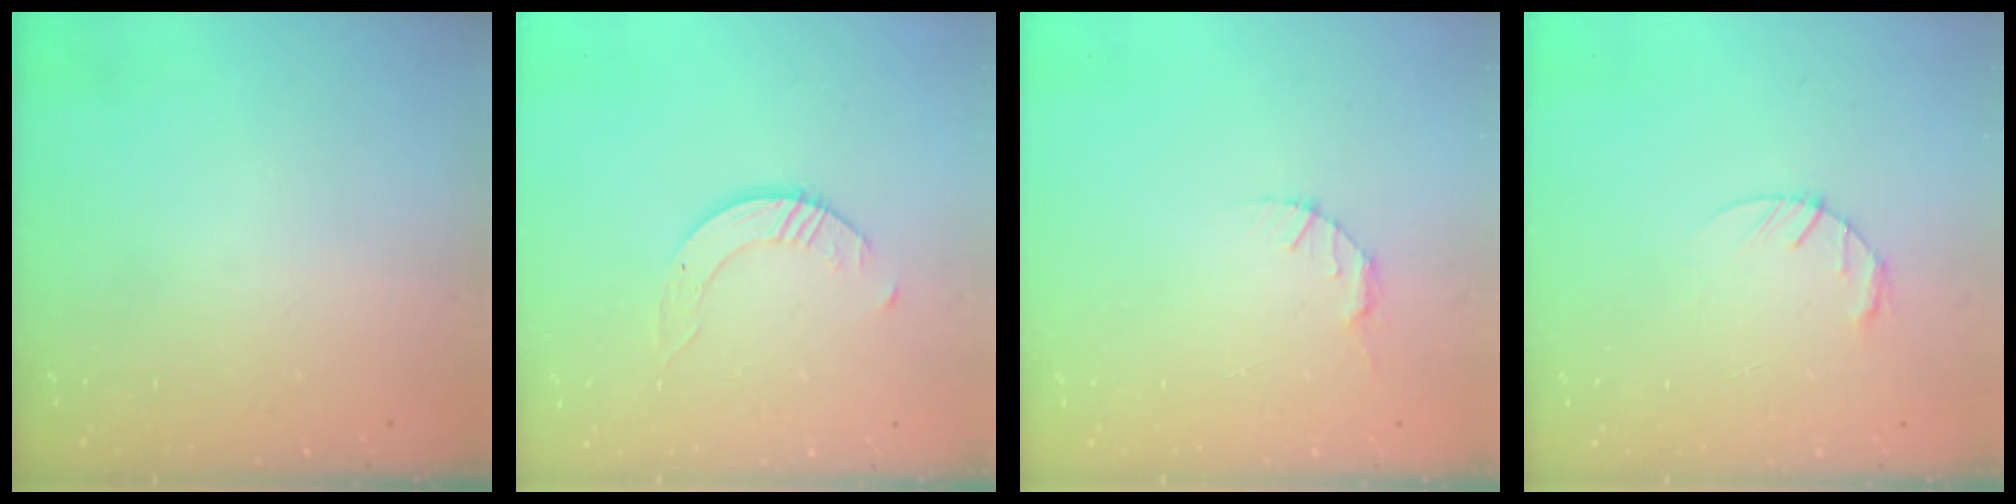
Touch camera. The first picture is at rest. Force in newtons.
{"total": 2.4, "press": 2.4, "slide": 0.3}
{"total": 2.8, "press": 2.8, "slide": 0.4}
{"total": 3.0, "press": 3.0, "slide": 0.5}